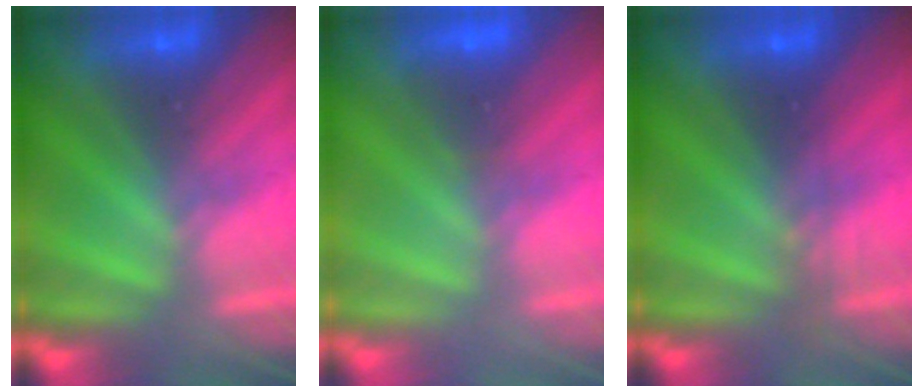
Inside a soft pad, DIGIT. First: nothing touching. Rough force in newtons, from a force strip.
{"total": 2.0}
{"total": 2.3}